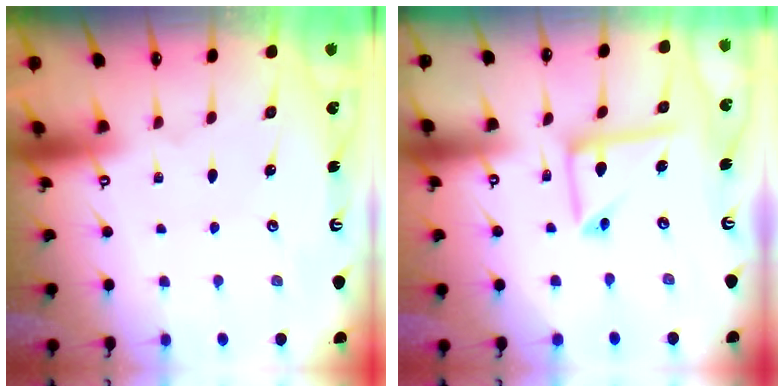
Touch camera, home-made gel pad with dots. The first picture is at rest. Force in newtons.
{"total": 10.5, "press": 10.5, "slide": 0.9}